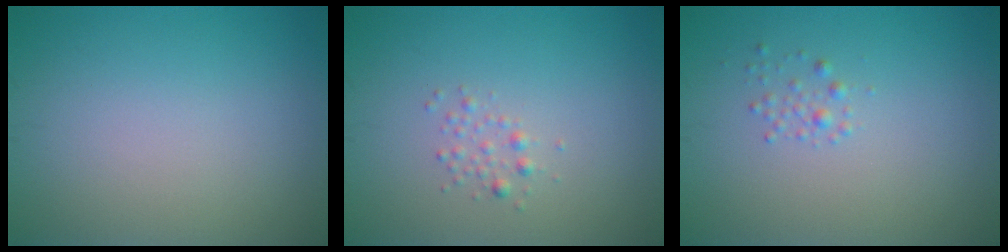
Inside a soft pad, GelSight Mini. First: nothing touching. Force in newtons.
{"total": 1.1, "press": 1.1, "slide": 0.0}
{"total": 0.9, "press": 0.9, "slide": 0.1}